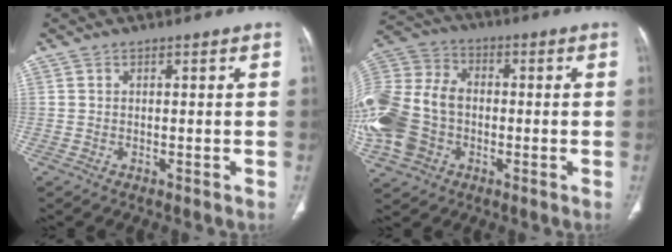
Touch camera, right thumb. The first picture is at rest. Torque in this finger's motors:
{"motor_torque": [2.11, 1.89, 0.92, 0.40, 0.62]}